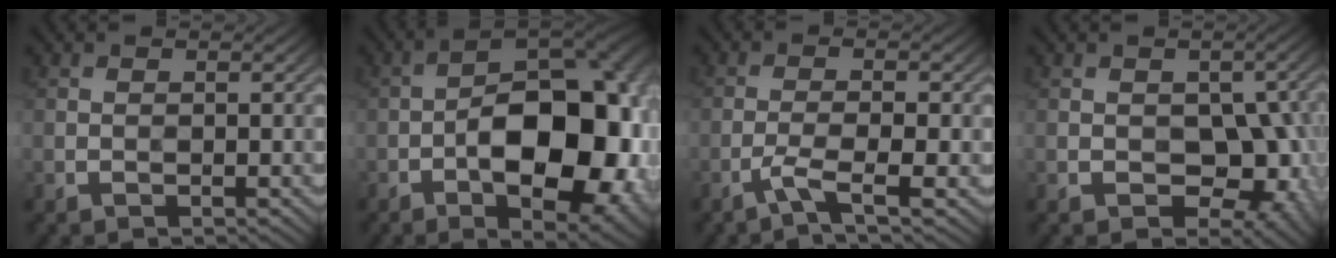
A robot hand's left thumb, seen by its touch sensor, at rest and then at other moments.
{"total": 18.8, "force": [-4.2, 9.6, 15.6], "torque": [-0.201, -0.007, -0.062]}
{"total": 3.2, "force": [-1.8, 0.3, 2.6], "torque": [-0.050, 0.009, -0.047]}
{"total": 9.5, "force": [-1.9, 6.2, 6.9], "torque": [-0.074, -0.010, -0.027]}